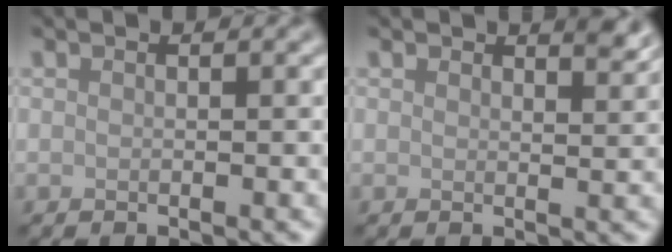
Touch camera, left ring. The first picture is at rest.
{"total": 1.6, "force": [1.3, 0.4, 0.8], "torque": [-0.006, -0.004, 0.020]}